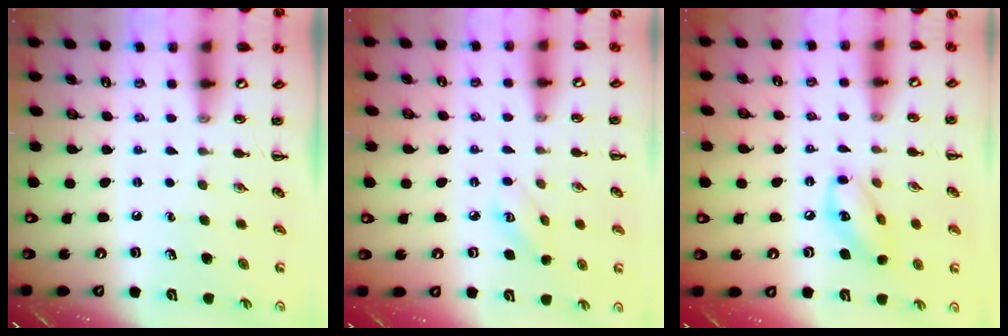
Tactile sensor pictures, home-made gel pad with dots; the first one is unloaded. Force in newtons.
{"total": 3.6, "press": 3.5, "slide": 1.1}
{"total": 10.5, "press": 10.5, "slide": 1.0}